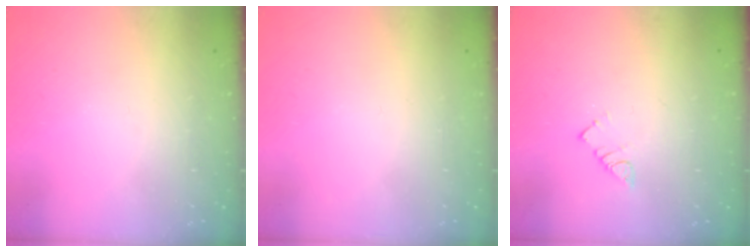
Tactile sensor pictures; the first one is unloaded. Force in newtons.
{"total": 1.7, "press": 1.7, "slide": 0.1}
{"total": 2.9, "press": 2.9, "slide": 0.5}